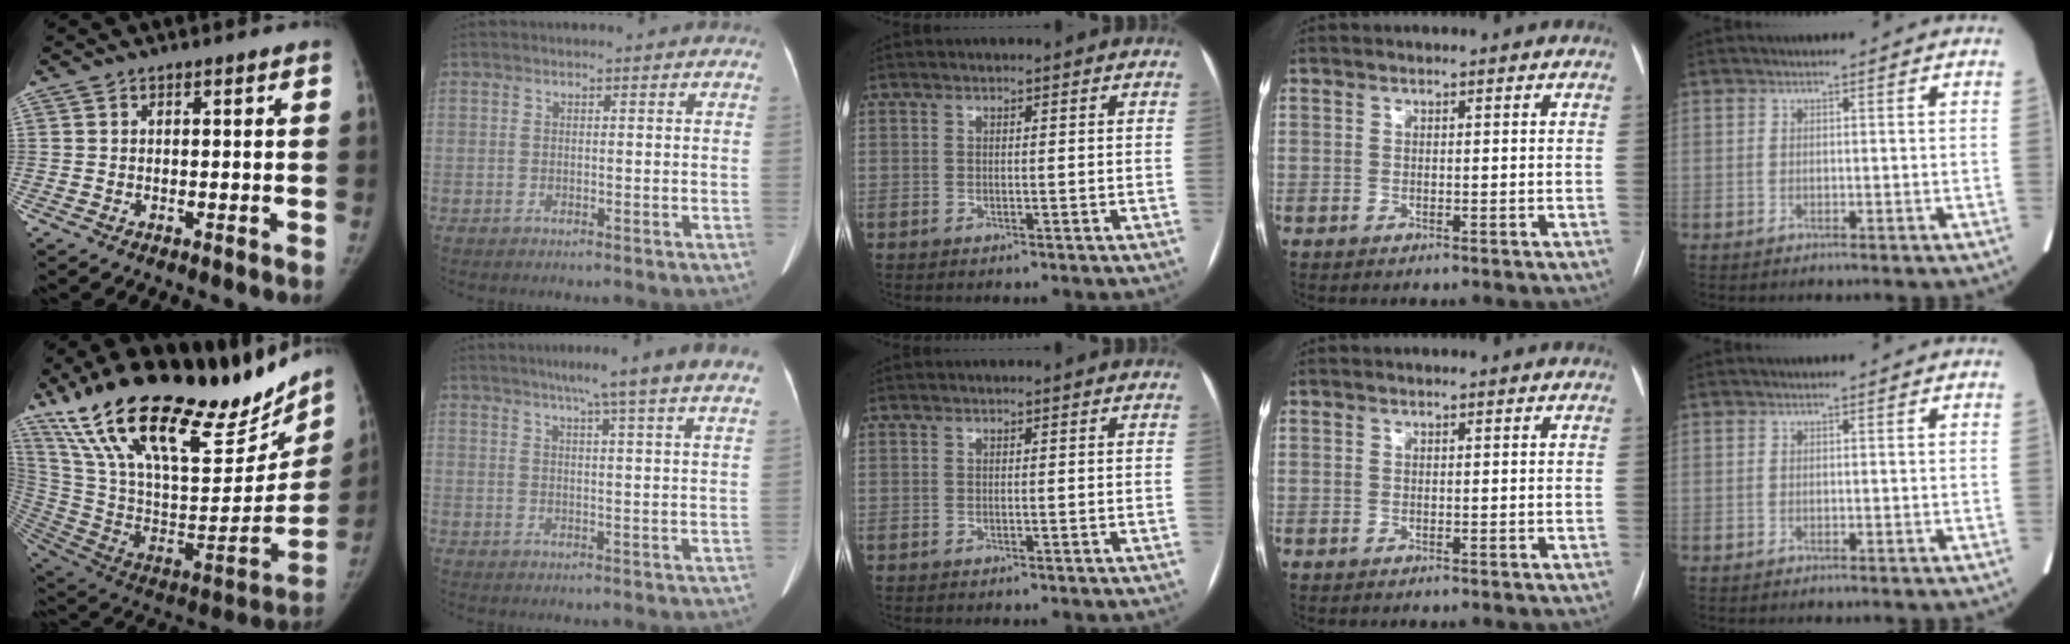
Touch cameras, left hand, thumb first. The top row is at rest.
{"thumb": {"total": 37.0, "force": [26.3, 13.2, 22.3], "torque": [-0.350, -0.077, 0.438]}, "index": {"total": 10.9, "force": [8.5, -1.1, 6.7], "torque": [-0.094, 0.012, 0.092]}}